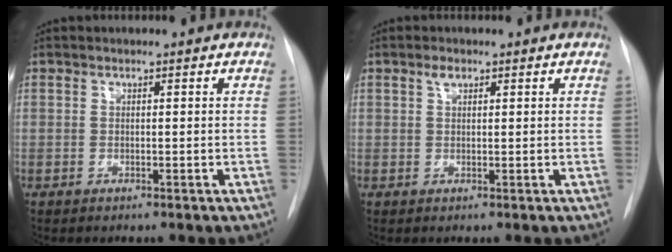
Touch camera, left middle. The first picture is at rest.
{"total": 1.3, "force": [0.8, 0.6, 0.8], "torque": [-0.017, 0.004, 0.015]}